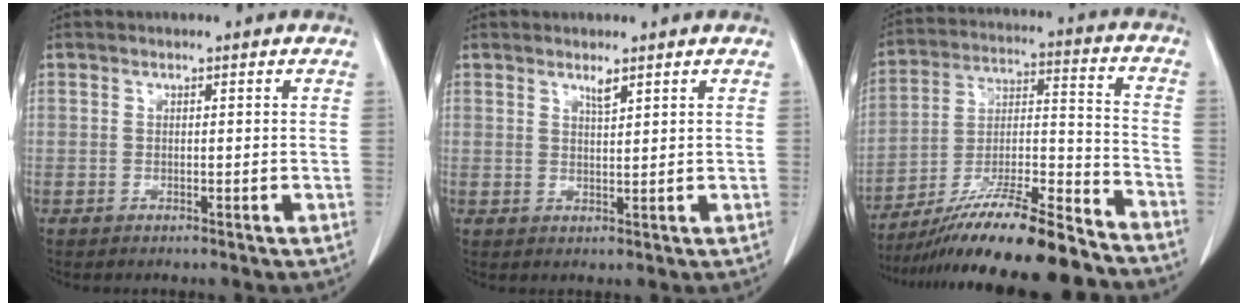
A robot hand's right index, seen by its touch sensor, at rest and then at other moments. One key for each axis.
{"total": 1.6, "fx": 1.2, "fy": 0.1, "fz": 1.0, "tx": -0.019, "ty": -0.005, "tz": 0.024}
{"total": 21.3, "fx": -18.0, "fy": 1.0, "fz": 11.3, "tx": -0.195, "ty": -0.009, "tz": -0.310}